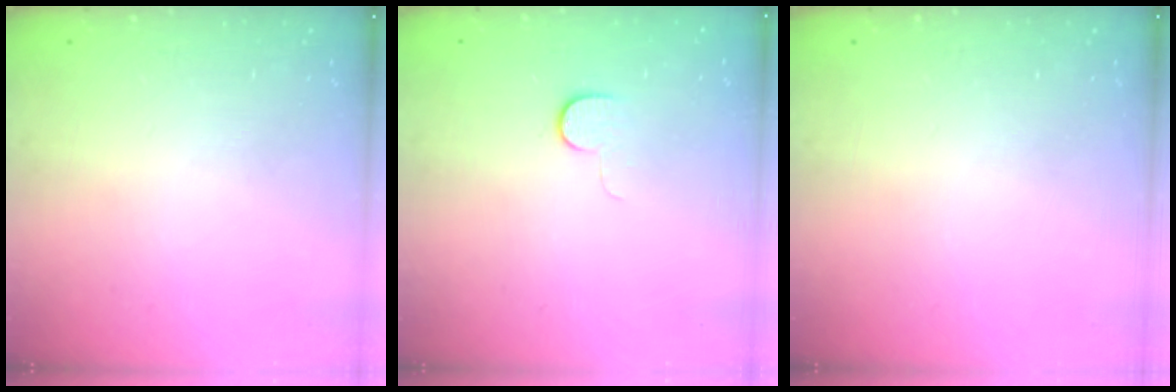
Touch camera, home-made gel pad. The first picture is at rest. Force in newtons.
{"total": 4.8, "press": 4.7, "slide": 0.5}
{"total": 0.0}